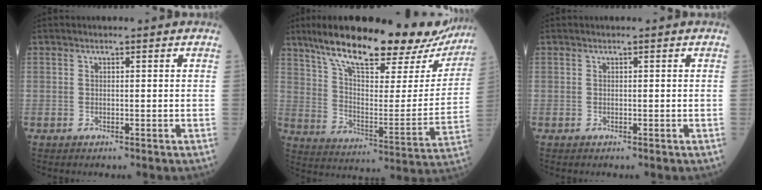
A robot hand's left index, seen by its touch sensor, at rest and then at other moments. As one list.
[{"total": 27.8, "force": [21.9, 7.8, 15.1], "torque": [-0.233, 0.004, 0.303]}, {"total": 0.0}]